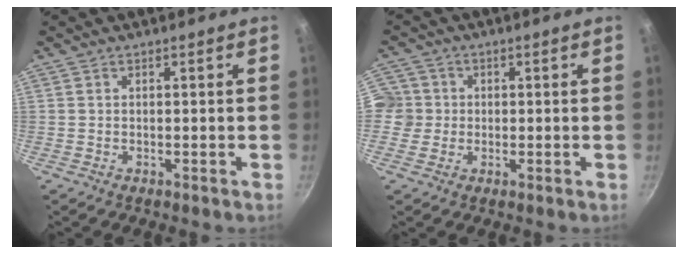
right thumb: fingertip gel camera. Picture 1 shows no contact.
{"total": 5.2, "force": [0.0, 5.1, 1.0], "torque": [0.015, 0.005, -0.011]}